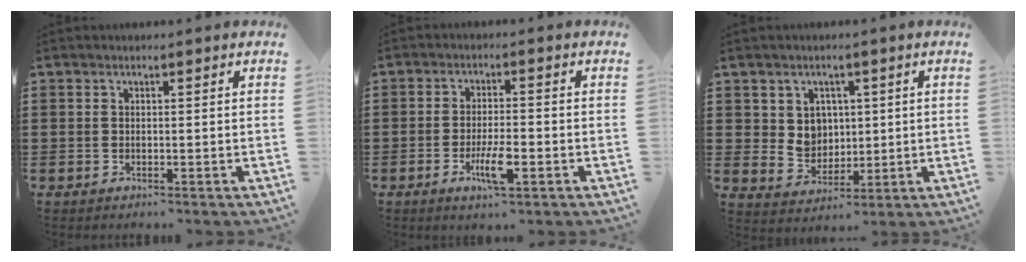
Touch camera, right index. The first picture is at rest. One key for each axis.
{"total": 5.7, "fx": -2.2, "fy": 1.4, "fz": 5.1, "tx": -0.102, "ty": -0.008, "tz": -0.042}
{"total": 4.8, "fx": 1.8, "fy": 4.2, "fz": 1.6, "tx": -0.043, "ty": 0.003, "tz": 0.031}